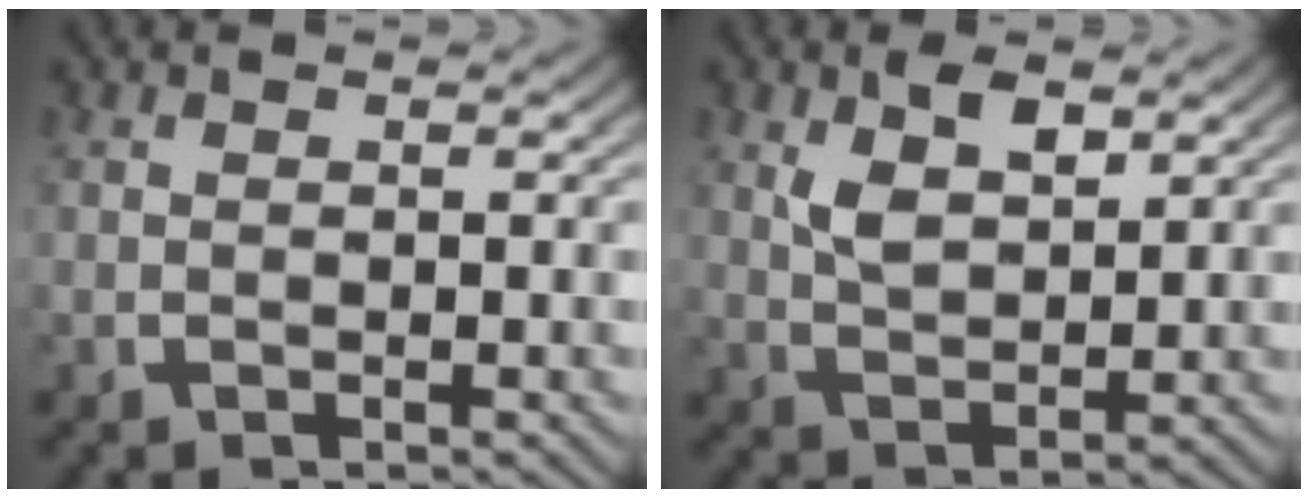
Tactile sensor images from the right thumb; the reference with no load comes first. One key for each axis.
{"total": 3.9, "fx": 2.1, "fy": 1.8, "fz": 2.8, "tx": -0.051, "ty": -0.003, "tz": 0.050}